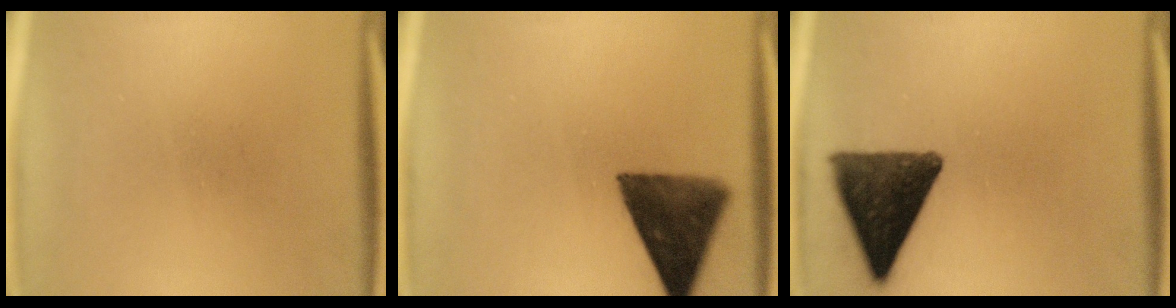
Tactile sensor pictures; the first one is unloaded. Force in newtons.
{"total": 11.6}
{"total": 13.0}